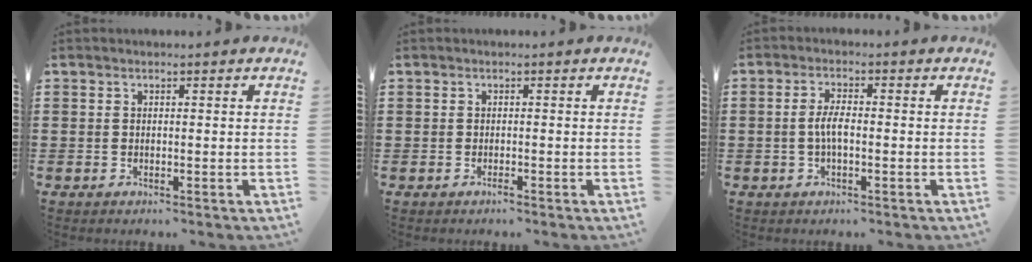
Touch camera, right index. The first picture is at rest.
{"total": 0.6, "force": [-0.5, 0.1, 0.3], "torque": [-0.007, -0.002, -0.010]}
{"total": 3.4, "force": [-0.6, 1.0, 3.2], "torque": [-0.073, -0.002, -0.015]}